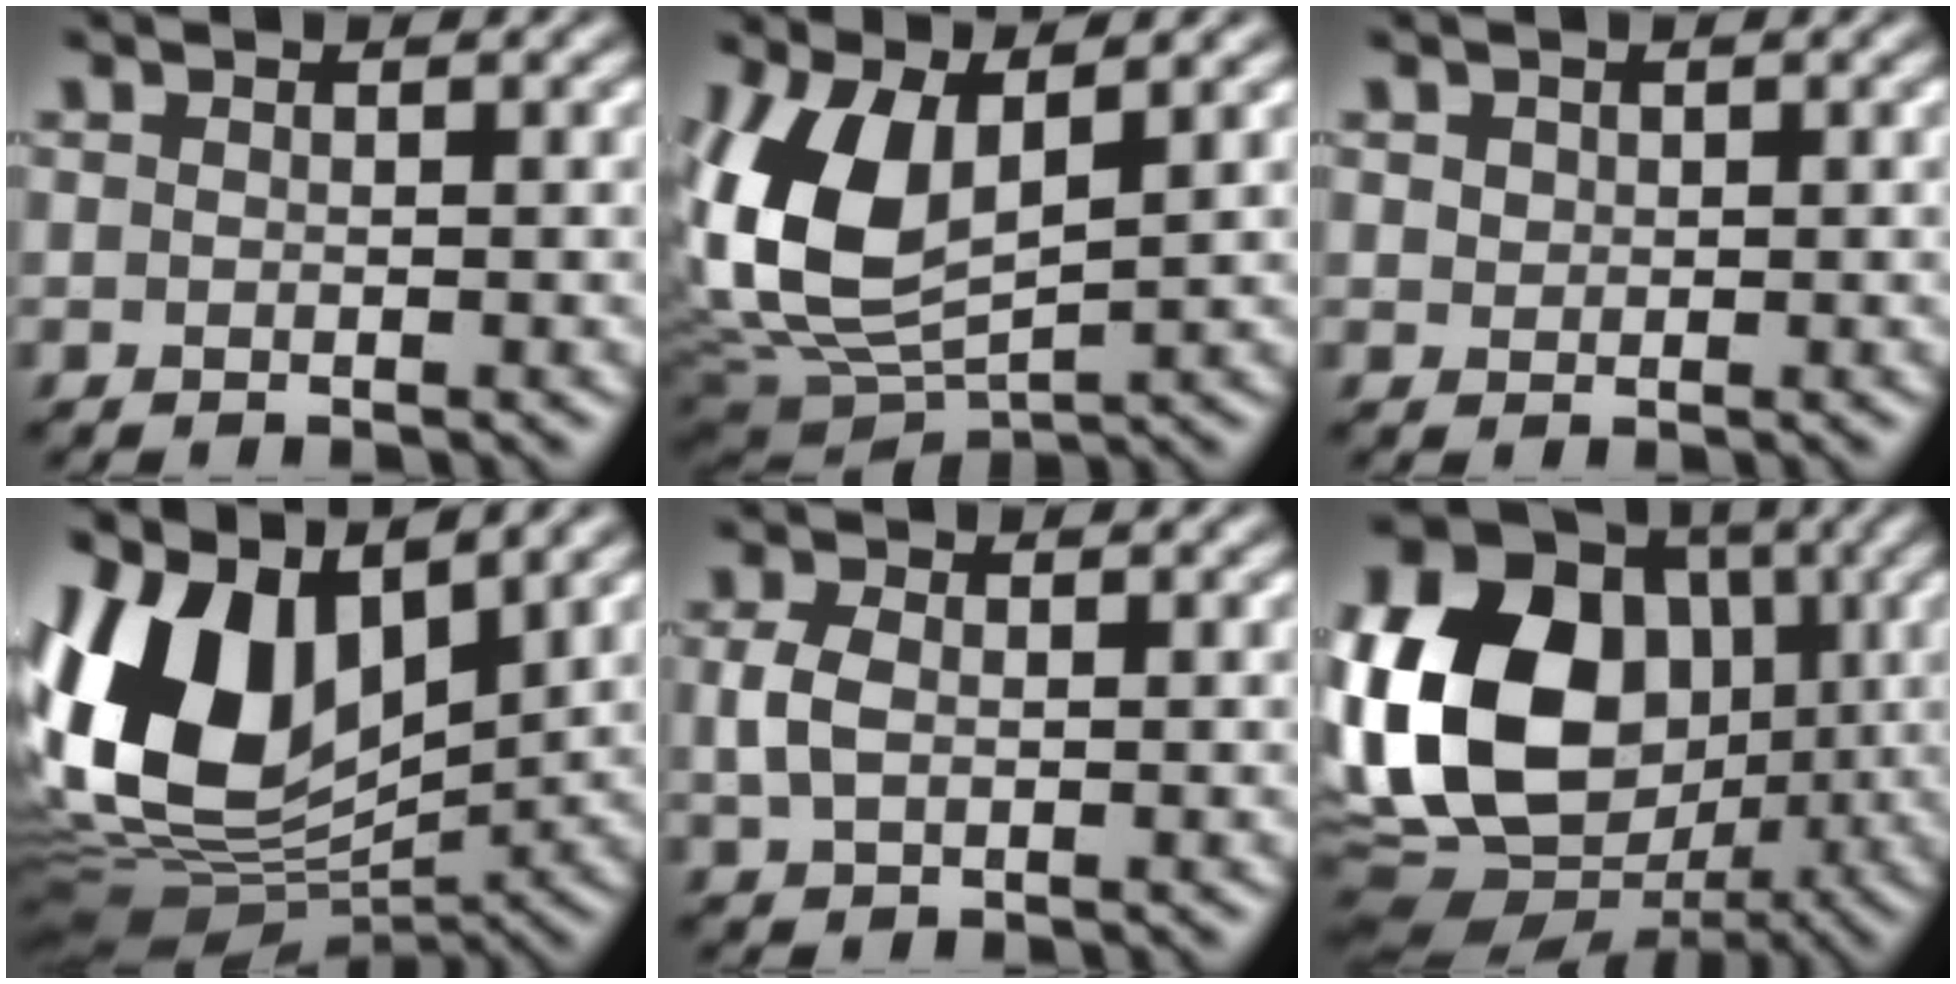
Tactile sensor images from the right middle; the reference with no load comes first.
{"total": 9.8, "force": [2.1, 5.4, 7.9], "torque": [-0.195, -0.002, 0.042]}
{"total": 0.9, "force": [0.6, 0.7, 0.0], "torque": [-0.002, 0.001, 0.012]}
{"total": 11.5, "force": [3.7, 6.8, 8.5], "torque": [-0.190, 0.011, 0.062]}
{"total": 2.2, "force": [0.2, 1.5, 1.5], "torque": [-0.040, 0.003, 0.005]}
{"total": 18.3, "force": [0.8, 14.6, 11.0], "torque": [-0.228, 0.009, 0.008]}